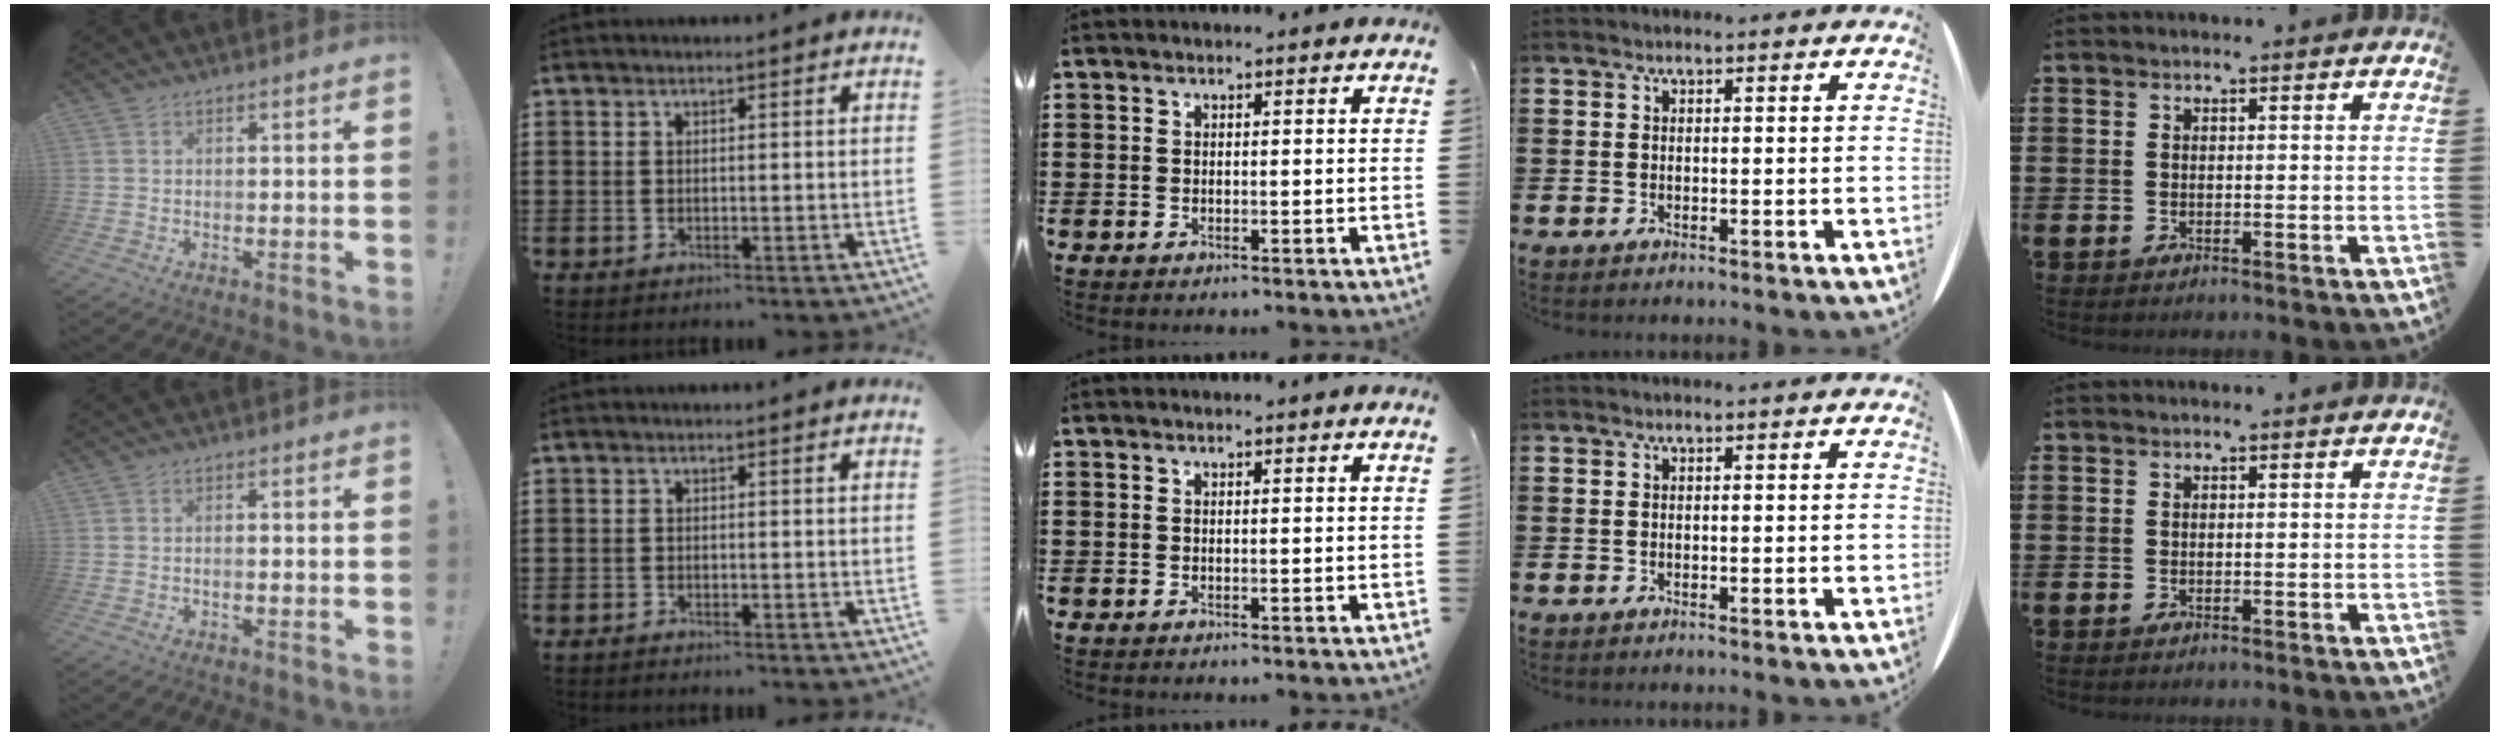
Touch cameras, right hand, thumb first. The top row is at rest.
{"thumb": {"total": 1.2, "force": [-0.8, 0.2, 0.9], "torque": [-0.021, 0.004, -0.013]}, "index": {"total": 0.9, "force": [-0.9, 0.1, -0.1], "torque": [-0.001, 0.001, -0.019]}}